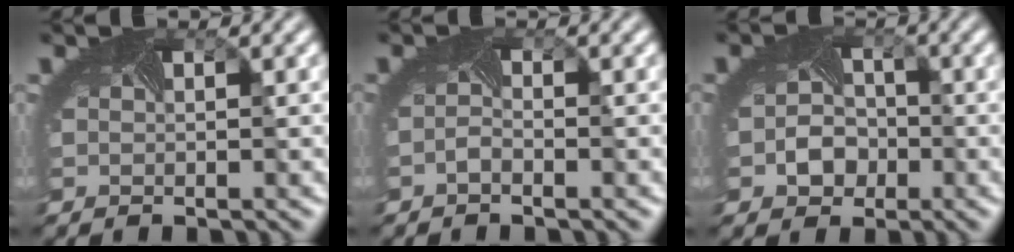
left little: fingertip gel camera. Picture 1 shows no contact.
{"total": 0.8, "force": [-0.8, 0.0, 0.3], "torque": [-0.015, -0.002, -0.016]}
{"total": 3.0, "force": [-1.1, 2.5, 1.2], "torque": [-0.020, -0.006, -0.019]}